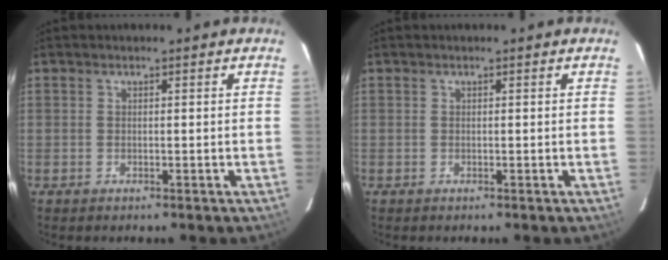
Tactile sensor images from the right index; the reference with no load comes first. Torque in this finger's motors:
{"motor_torque": [0.01, -0.01, 0.03, 0.00]}